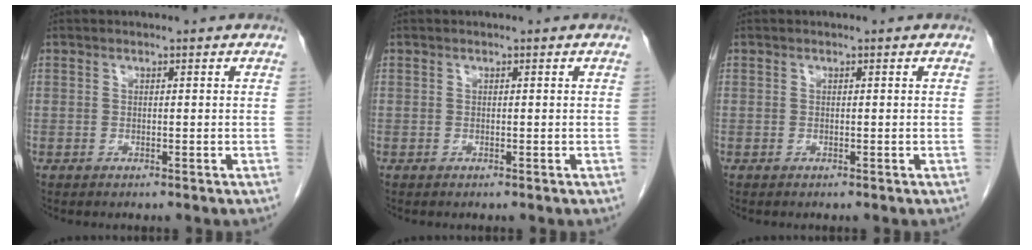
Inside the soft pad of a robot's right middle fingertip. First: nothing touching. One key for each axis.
{"total": 0.0}
{"total": 0.0}